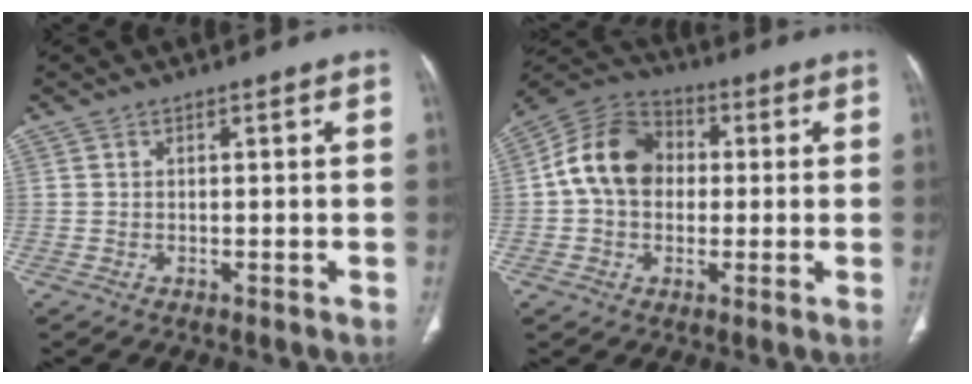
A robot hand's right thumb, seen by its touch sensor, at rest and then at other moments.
{"total": 12.8, "force": [0.9, 9.9, 8.0], "torque": [-0.128, 0.030, 0.003]}